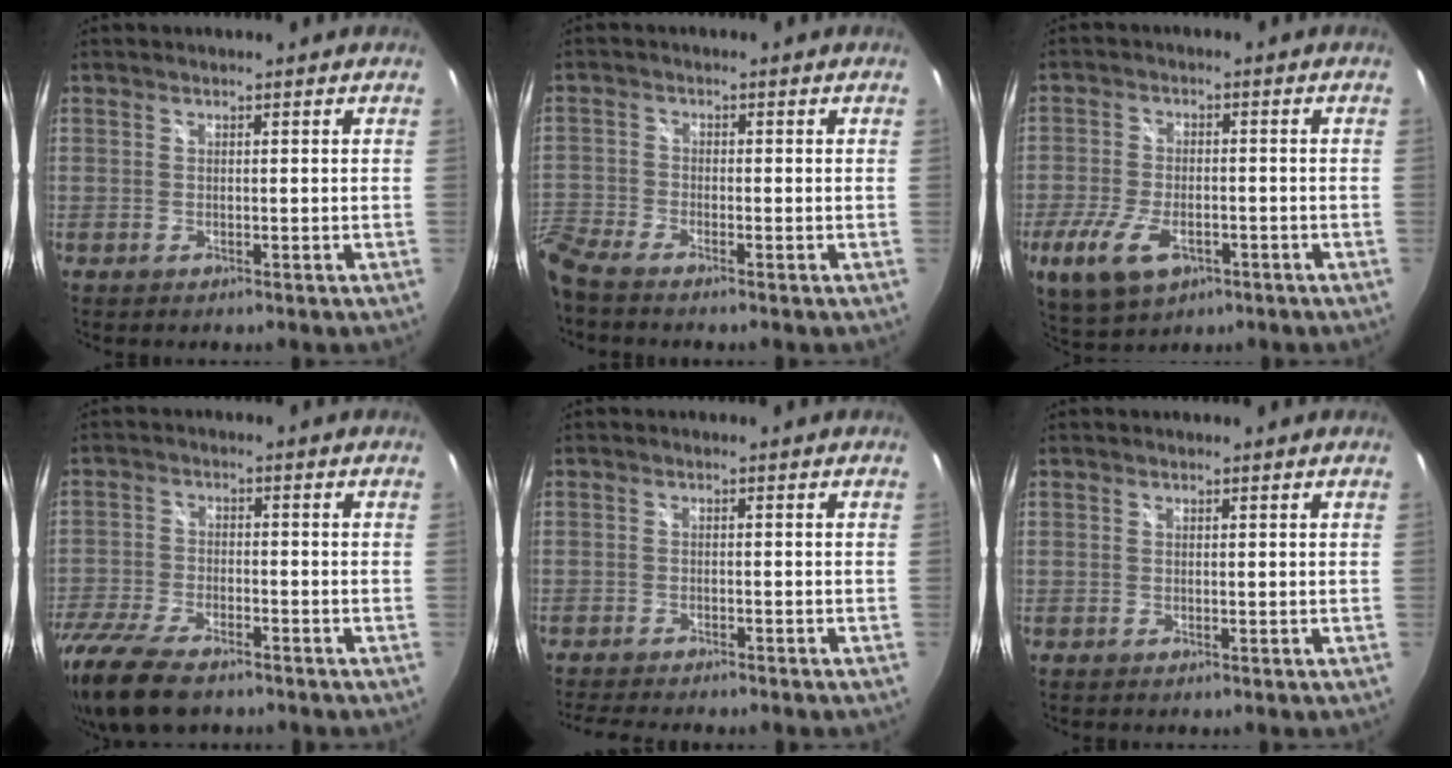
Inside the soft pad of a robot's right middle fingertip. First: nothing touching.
{"total": 7.7, "force": [-6.7, 1.8, 3.3], "torque": [-0.102, -0.018, -0.140]}
{"total": 11.7, "force": [-5.4, 6.3, 8.2], "torque": [-0.193, -0.027, -0.091]}
{"total": 16.6, "force": [-12.5, 6.2, 9.0], "torque": [-0.222, -0.045, -0.227]}
{"total": 7.8, "force": [-6.9, 0.9, 3.6], "torque": [-0.079, -0.016, -0.106]}
{"total": 0.0}